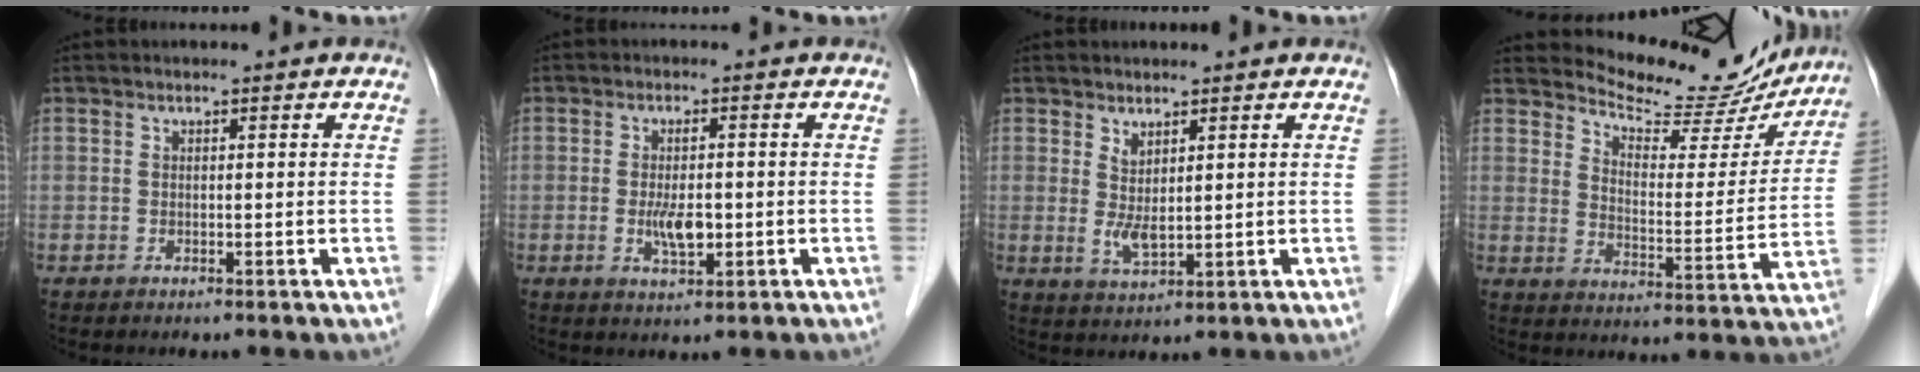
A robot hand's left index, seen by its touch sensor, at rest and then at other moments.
{"total": 4.0, "force": [-0.8, 1.3, 3.7], "torque": [-0.078, -0.004, -0.010]}
{"total": 3.1, "force": [1.1, 1.0, 2.7], "torque": [-0.060, -0.005, 0.031]}
{"total": 15.0, "force": [14.4, 3.2, 2.5], "torque": [-0.036, -0.031, 0.186]}